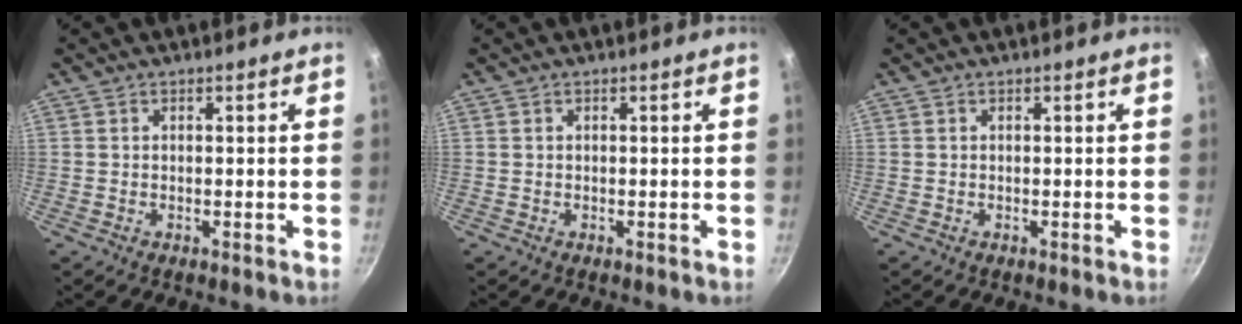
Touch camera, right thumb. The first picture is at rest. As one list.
[{"total": 0.0}, {"total": 0.0}]